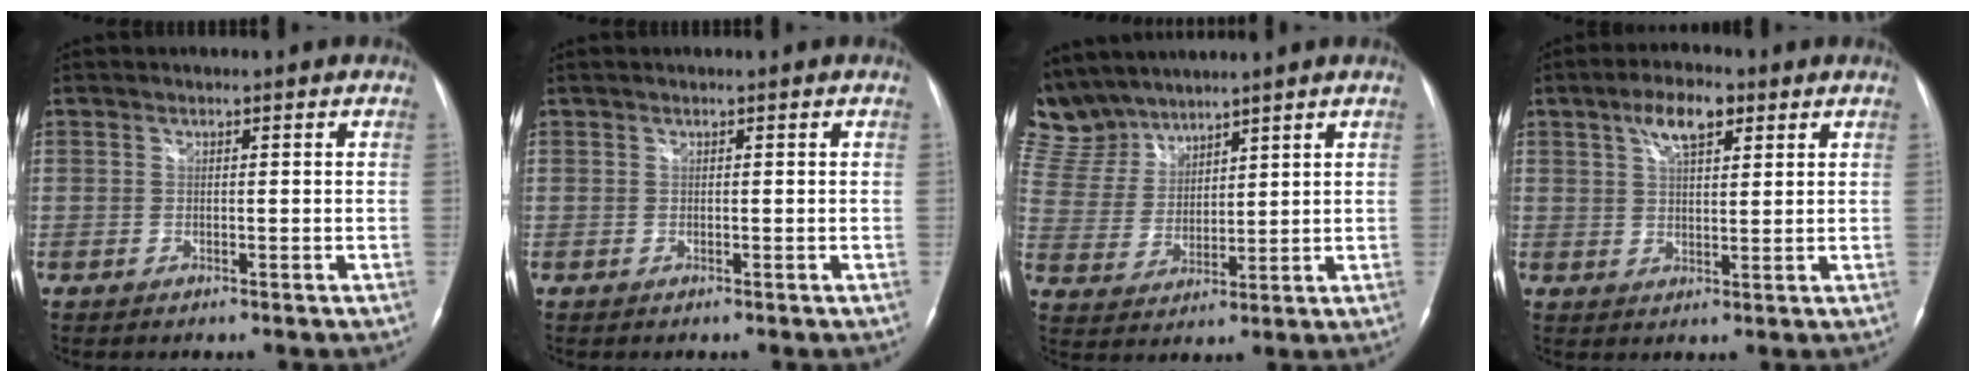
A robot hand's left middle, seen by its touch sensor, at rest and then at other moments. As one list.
[{"total": 0.0}, {"total": 11.5, "force": [10.6, 4.1, 1.7], "torque": [-0.058, 0.020, 0.231]}, {"total": 6.4, "force": [3.5, 2.5, 4.8], "torque": [-0.091, 0.013, 0.059]}]